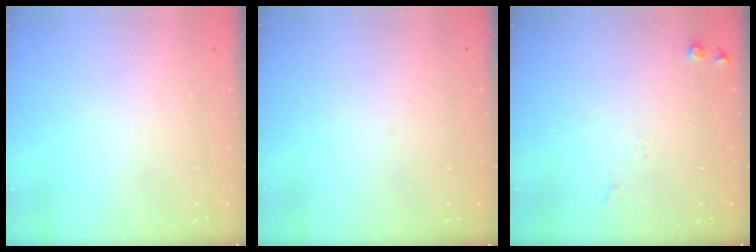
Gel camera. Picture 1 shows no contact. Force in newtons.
{"total": 0.0}
{"total": 4.4, "press": 4.3, "slide": 0.7}